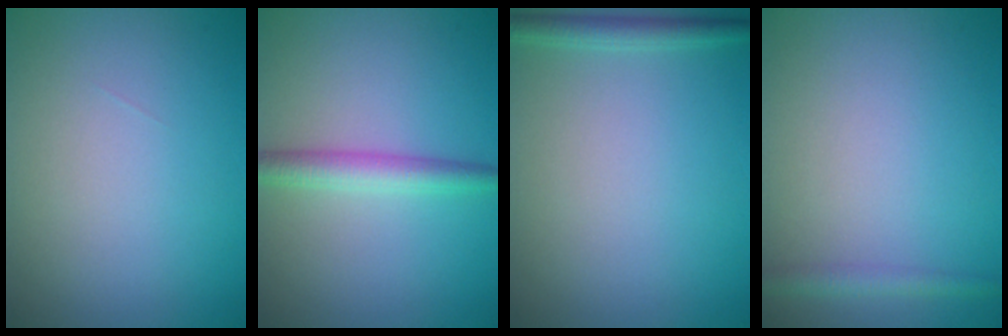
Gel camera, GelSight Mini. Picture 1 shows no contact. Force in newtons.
{"total": 2.8, "press": 2.8, "slide": 0.0}
{"total": 1.7, "press": 1.7, "slide": 0.1}
{"total": 1.6, "press": 1.6, "slide": 0.1}